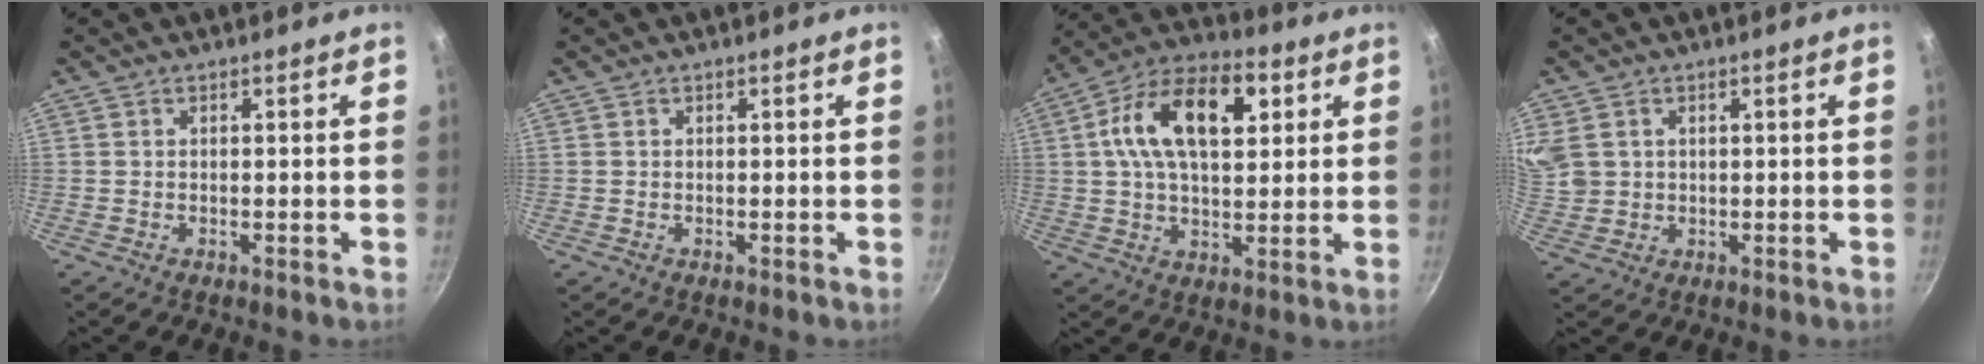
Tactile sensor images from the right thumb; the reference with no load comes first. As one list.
[{"total": 0.0}, {"total": 17.5, "force": [4.7, 9.6, 13.8], "torque": [-0.221, 0.014, 0.074]}, {"total": 8.8, "force": [2.5, 7.2, 4.3], "torque": [-0.115, 0.006, 0.063]}]